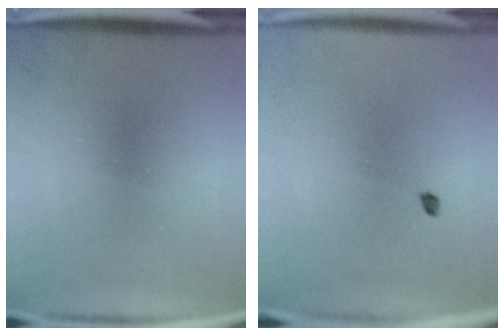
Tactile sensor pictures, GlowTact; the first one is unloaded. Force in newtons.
{"total": 0.9}